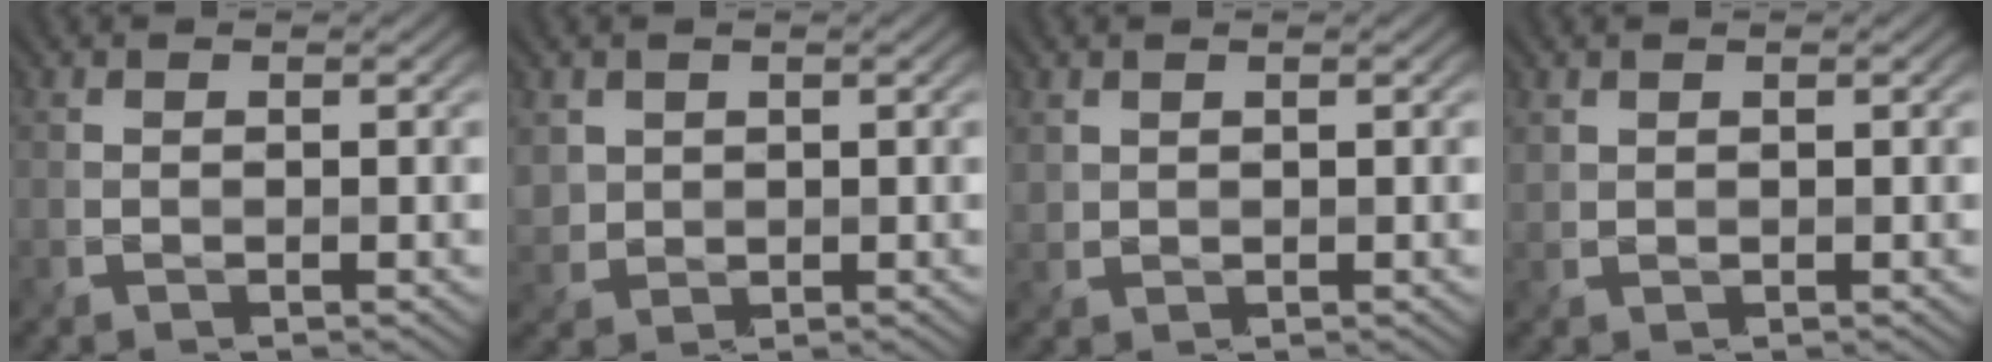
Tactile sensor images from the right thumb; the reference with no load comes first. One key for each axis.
{"total": 2.4, "fx": 1.3, "fy": 2.1, "fz": 0.4, "tx": -0.023, "ty": -0.004, "tz": 0.031}
{"total": 1.2, "fx": 0.9, "fy": 0.7, "fz": 0.1, "tx": -0.012, "ty": -0.002, "tz": 0.027}
{"total": 0.8, "fx": 0.7, "fy": 0.4, "fz": 0.0, "tx": -0.011, "ty": -0.002, "tz": 0.021}